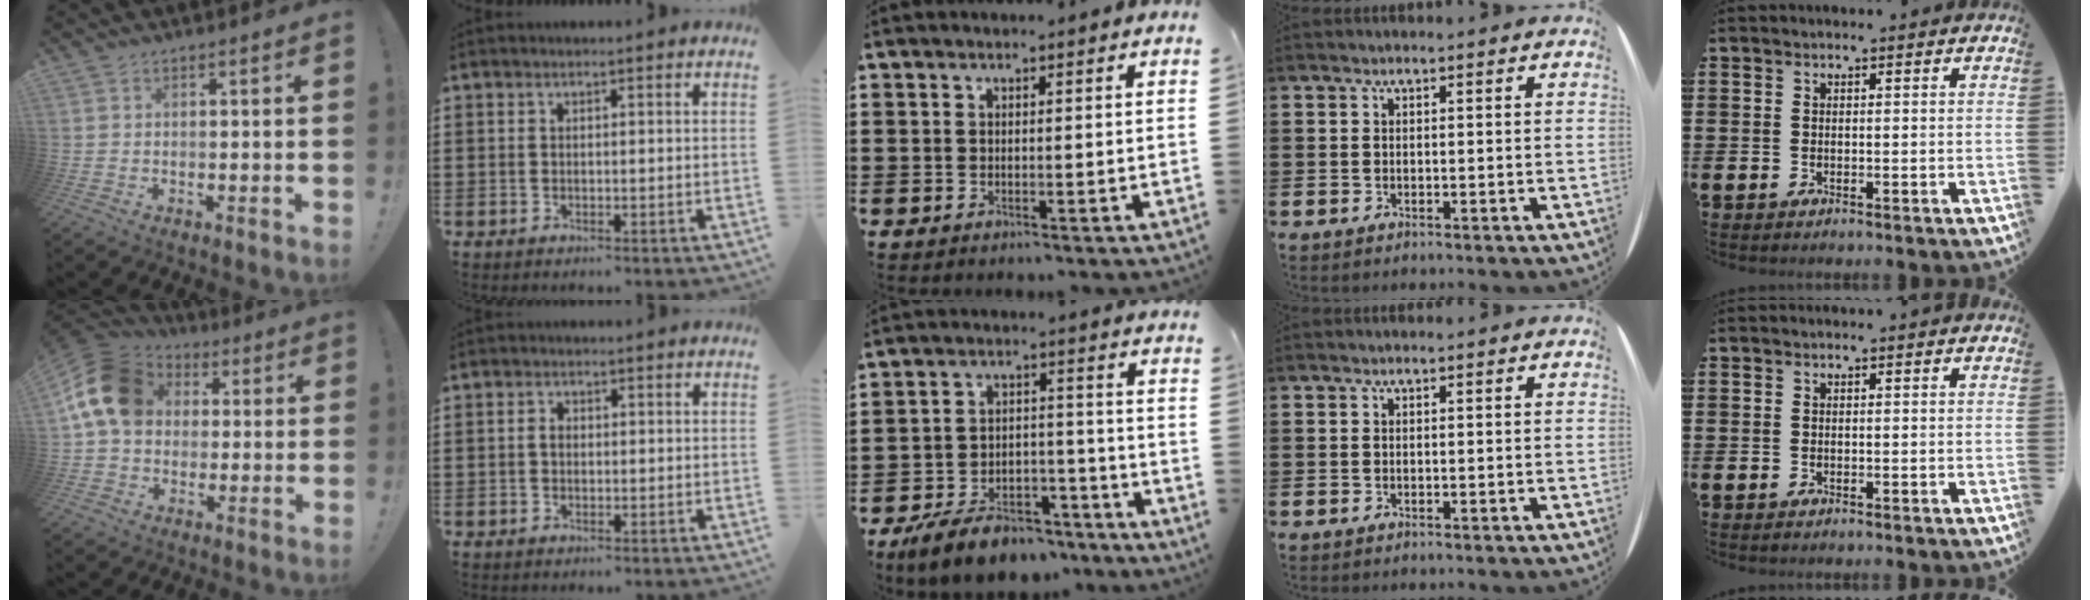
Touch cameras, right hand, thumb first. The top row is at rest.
{"thumb": {"total": 16.7, "force": [3.5, 12.7, 10.3], "torque": [-0.182, 0.008, 0.072]}, "index": {"total": 1.3, "force": [0.0, 0.9, 1.0], "torque": [-0.020, 0.004, -0.001]}, "middle": {"total": 7.9, "force": [-7.1, 2.3, 2.6], "torque": [-0.044, 0.024, -0.134]}}